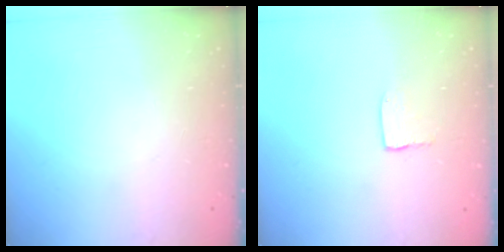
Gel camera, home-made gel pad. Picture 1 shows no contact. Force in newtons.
{"total": 3.2, "press": 3.2, "slide": 0.2}